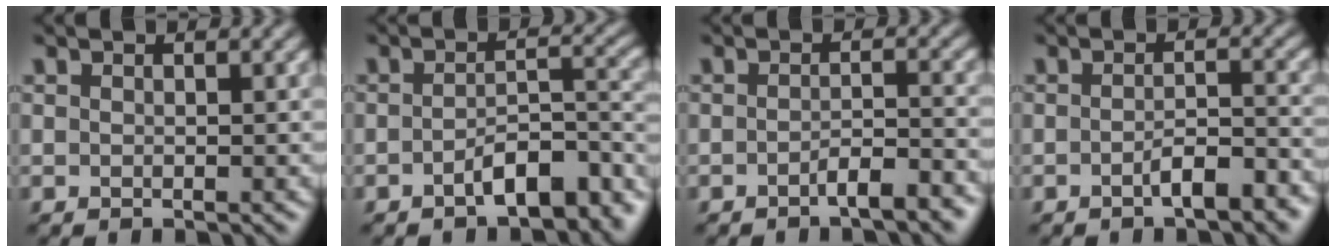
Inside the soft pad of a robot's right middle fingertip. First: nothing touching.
{"total": 5.6, "force": [-3.1, 2.3, 4.0], "torque": [-0.059, 0.007, -0.050]}
{"total": 2.9, "force": [-1.8, 0.7, 2.1], "torque": [-0.033, 0.007, -0.032]}
{"total": 3.5, "force": [-1.8, 1.0, 2.8], "torque": [-0.049, 0.005, -0.030]}